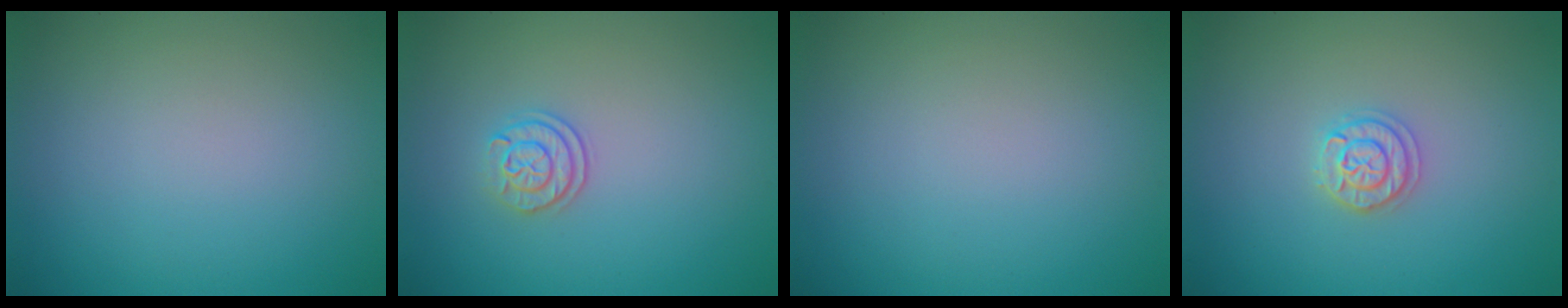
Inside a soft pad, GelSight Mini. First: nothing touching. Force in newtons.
{"total": 2.0, "press": 1.8, "slide": 0.9}
{"total": 0.0}
{"total": 1.9, "press": 1.8, "slide": 0.3}